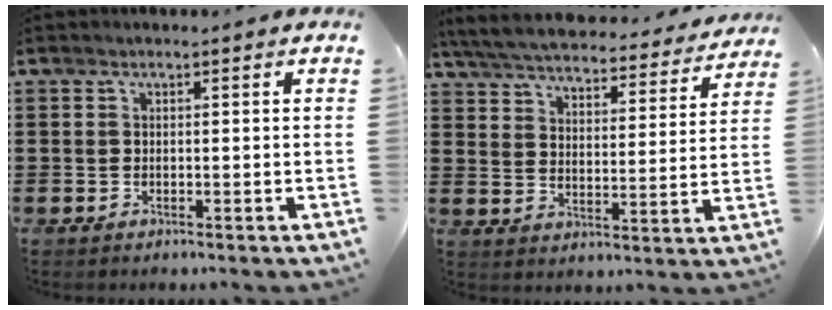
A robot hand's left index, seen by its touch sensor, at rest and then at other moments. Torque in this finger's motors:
{"motor_torque": [2.14, 0.00, 0.54, -0.01]}